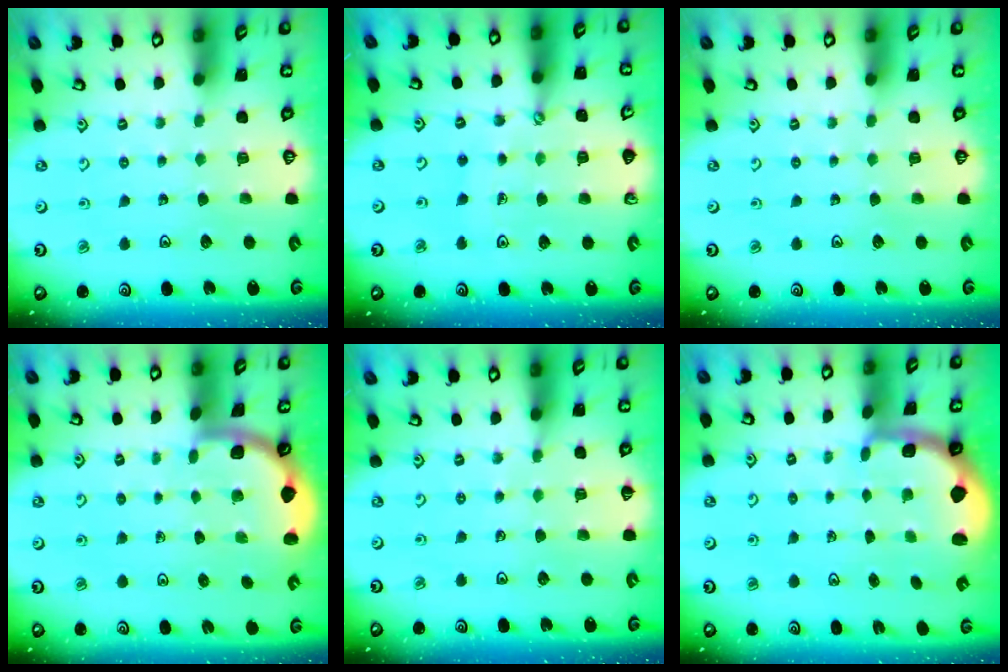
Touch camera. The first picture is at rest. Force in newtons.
{"total": 4.1, "press": 3.8, "slide": 1.4}
{"total": 0.0}
{"total": 1.7, "press": 1.7, "slide": 0.1}
{"total": 5.1, "press": 5.0, "slide": 0.8}
{"total": 1.0, "press": 0.9, "slide": 0.2}